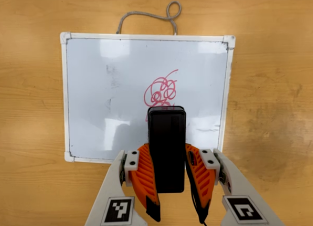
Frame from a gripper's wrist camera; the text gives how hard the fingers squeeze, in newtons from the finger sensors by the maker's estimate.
{"total": 8.3, "left": 6.4, "right": 10.1}